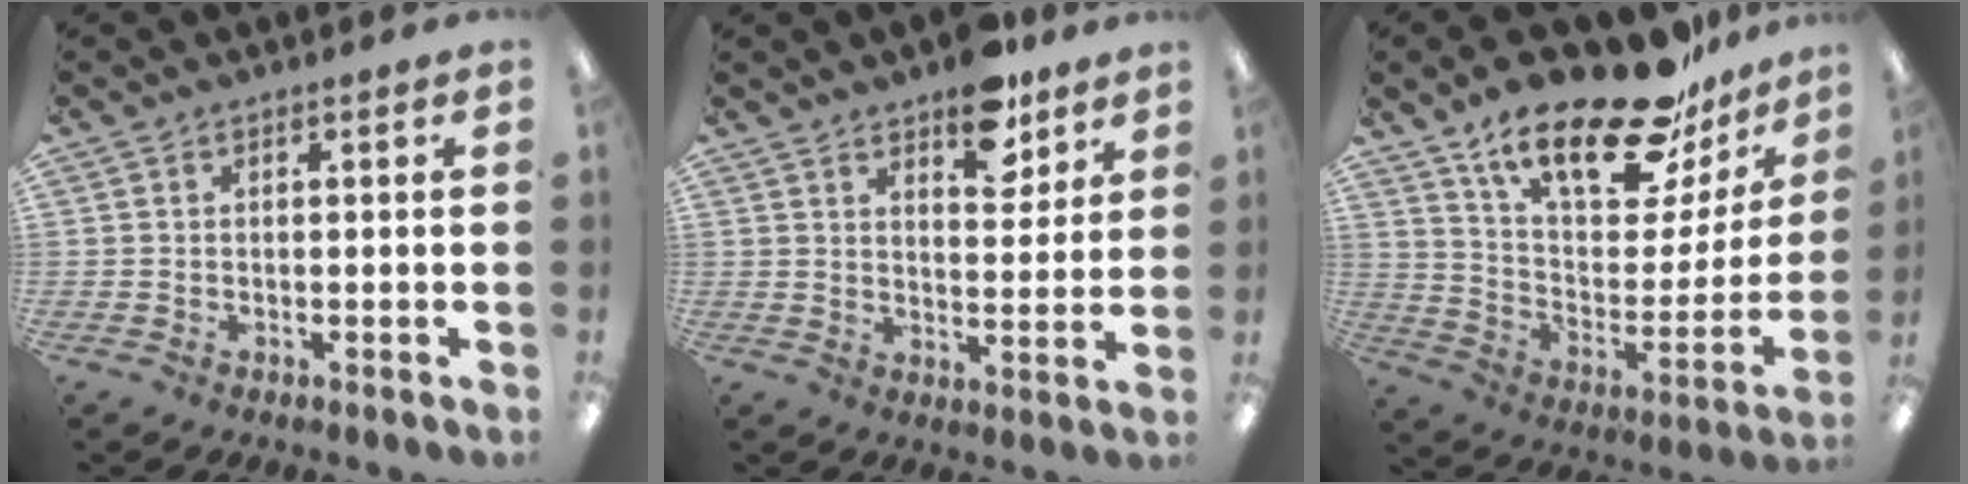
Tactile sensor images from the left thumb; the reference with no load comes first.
{"total": 10.2, "force": [7.6, 4.7, 4.9], "torque": [-0.046, -0.046, 0.130]}
{"total": 23.7, "force": [17.9, 8.0, 13.3], "torque": [-0.206, -0.120, 0.303]}